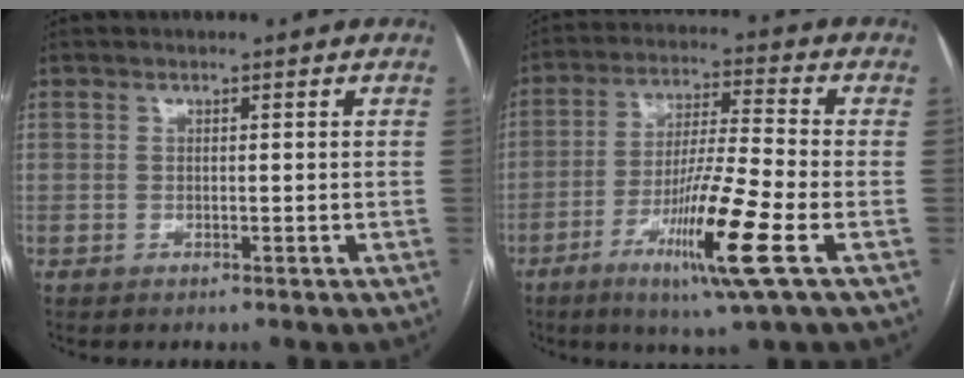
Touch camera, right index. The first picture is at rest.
{"total": 13.7, "force": [-5.7, -0.4, 12.5], "torque": [-0.236, -0.024, -0.104]}